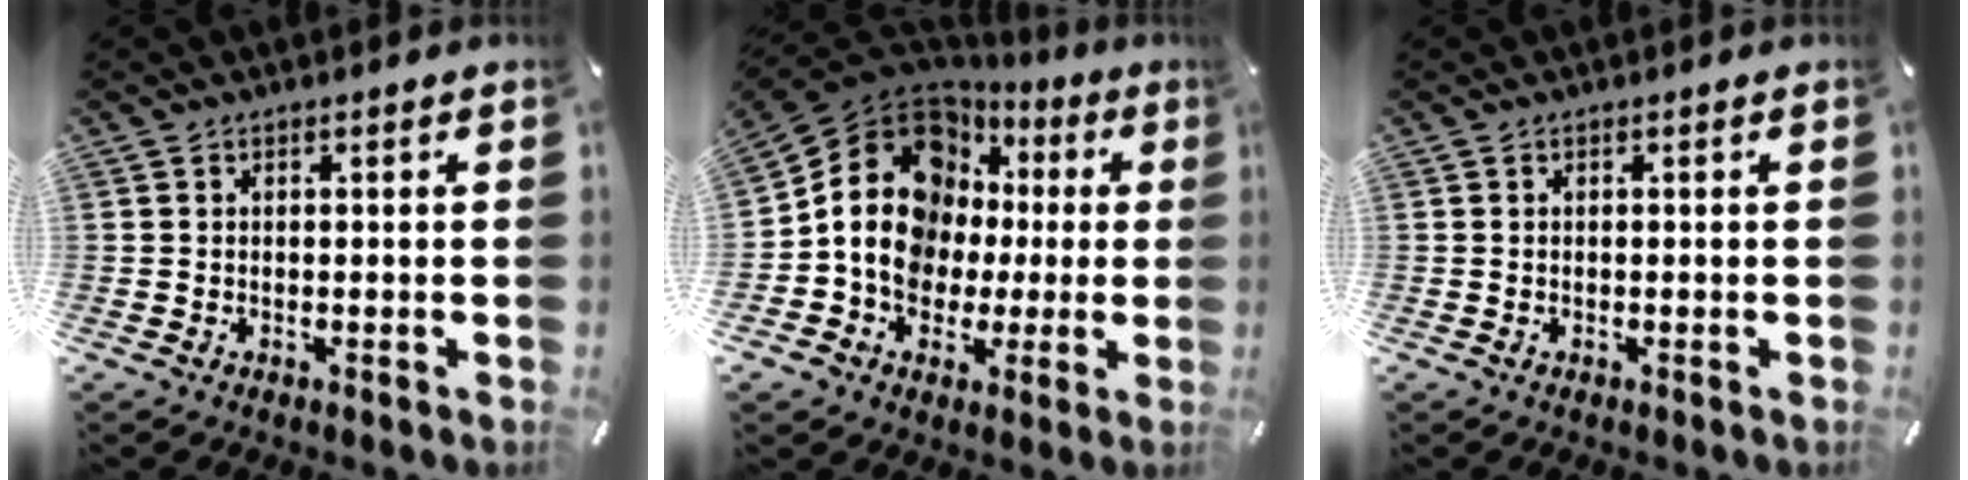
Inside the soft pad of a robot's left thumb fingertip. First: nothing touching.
{"total": 16.2, "force": [2.0, 13.9, 8.1], "torque": [-0.167, -0.019, 0.035]}
{"total": 0.0}